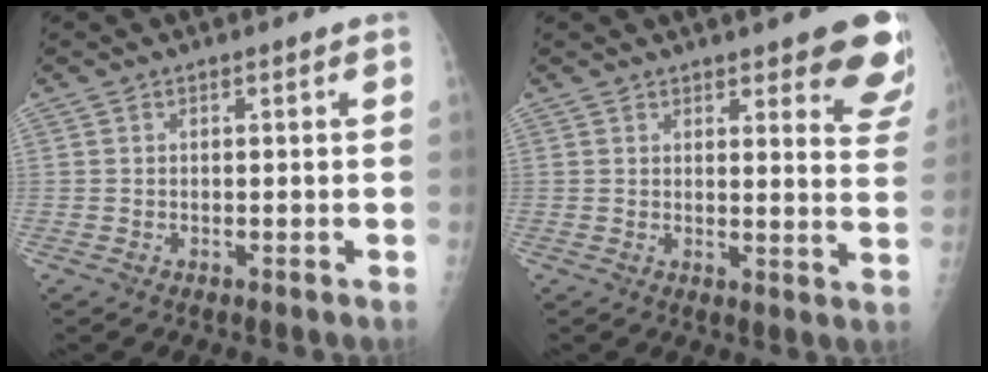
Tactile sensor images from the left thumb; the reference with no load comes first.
{"total": 11.8, "force": [8.1, 3.5, 7.8], "torque": [-0.049, -0.043, 0.082]}